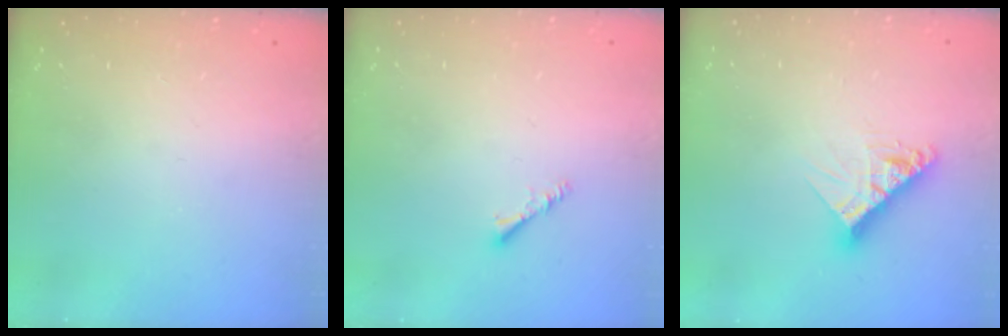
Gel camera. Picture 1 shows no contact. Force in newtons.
{"total": 1.9, "press": 1.9, "slide": 0.4}
{"total": 9.7, "press": 9.7, "slide": 0.8}